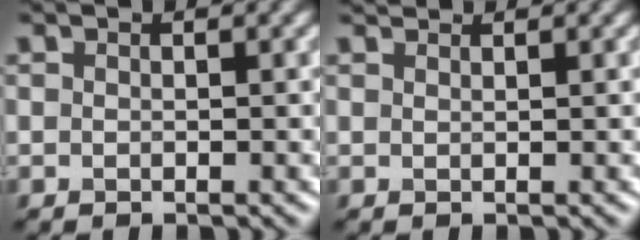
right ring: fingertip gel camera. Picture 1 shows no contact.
{"total": 1.3, "force": [1.3, 0.1, 0.3], "torque": [-0.011, -0.001, 0.015]}